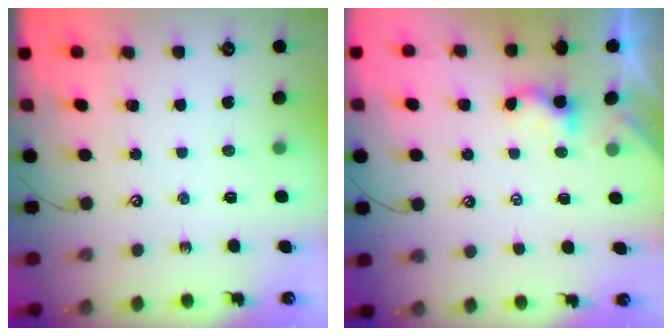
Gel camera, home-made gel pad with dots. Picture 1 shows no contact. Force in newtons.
{"total": 2.4, "press": 2.4, "slide": 0.1}